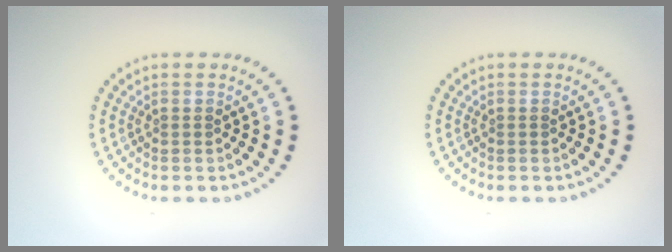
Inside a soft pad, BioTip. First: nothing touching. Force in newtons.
{"total": 0.0}